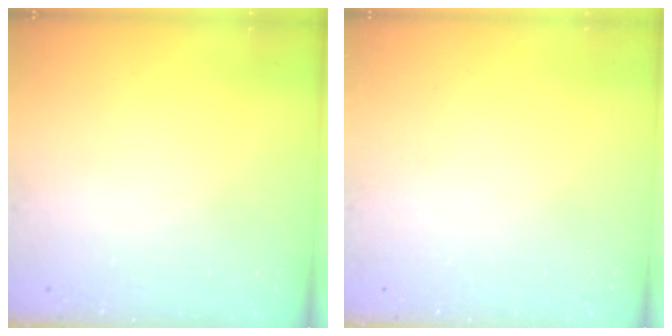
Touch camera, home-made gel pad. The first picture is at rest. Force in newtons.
{"total": 0.0}